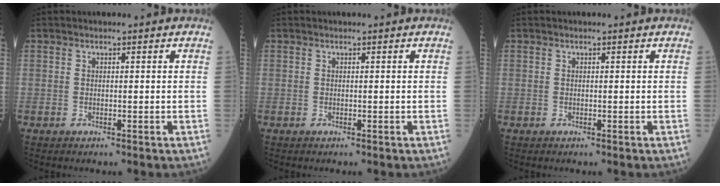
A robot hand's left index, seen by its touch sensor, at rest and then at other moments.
{"total": 0.0}
{"total": 0.0}